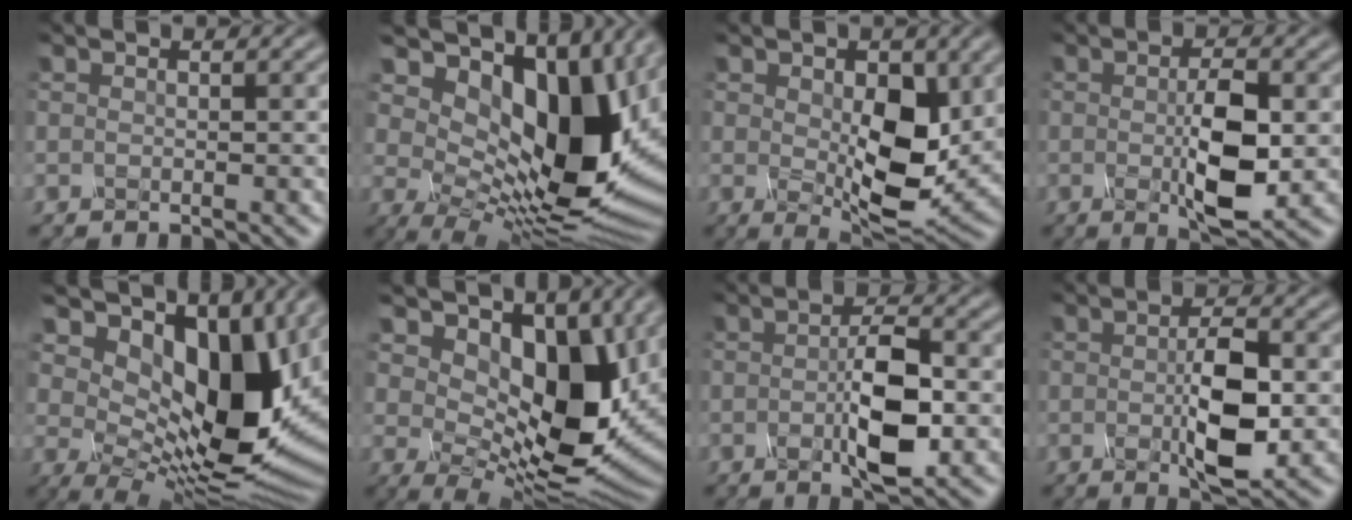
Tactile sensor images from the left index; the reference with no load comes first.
{"total": 16.9, "force": [5.6, 9.2, 12.9], "torque": [-0.189, 0.002, 0.103]}
{"total": 7.9, "force": [0.3, 4.2, 6.7], "torque": [-0.115, -0.010, 0.013]}
{"total": 5.6, "force": [-0.5, 1.7, 5.3], "torque": [-0.103, -0.005, -0.003]}
{"total": 14.9, "force": [5.1, 8.0, 11.5], "torque": [-0.158, -0.006, 0.093]}
{"total": 11.4, "force": [3.3, 6.5, 8.8], "torque": [-0.135, -0.012, 0.058]}
{"total": 5.4, "force": [-1.1, 1.5, 5.1], "torque": [-0.099, 0.001, -0.017]}
{"total": 5.7, "force": [-0.7, 1.7, 5.4], "torque": [-0.103, -0.003, -0.007]}